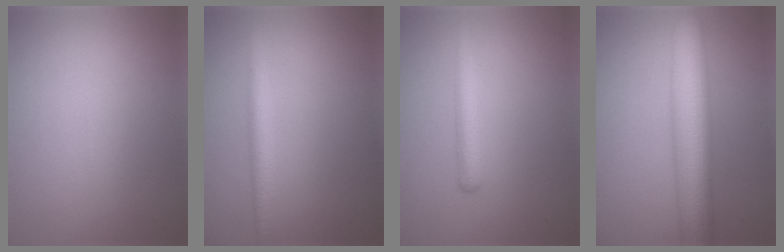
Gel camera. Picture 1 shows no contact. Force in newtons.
{"total": 2.4, "press": 2.4, "slide": 0.1}
{"total": 2.5, "press": 2.5, "slide": 0.1}
{"total": 9.1, "press": 9.1, "slide": 0.2}